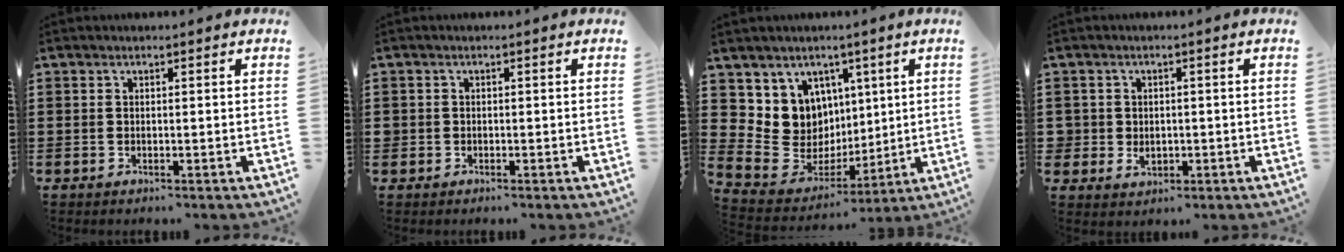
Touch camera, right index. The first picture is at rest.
{"total": 0.7, "force": [-0.4, 0.6, 0.1], "torque": [-0.003, 0.001, -0.010]}
{"total": 9.9, "force": [2.1, 9.5, 2.1], "torque": [-0.077, -0.028, 0.050]}
{"total": 2.2, "force": [-0.1, 2.2, 0.6], "torque": [-0.022, 0.007, -0.005]}